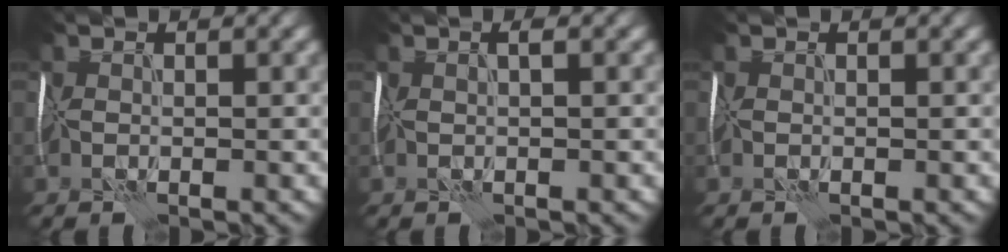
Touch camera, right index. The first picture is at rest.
{"total": 0.6, "force": [0.3, -0.1, 0.5], "torque": [-0.014, -0.001, 0.006]}
{"total": 0.0}